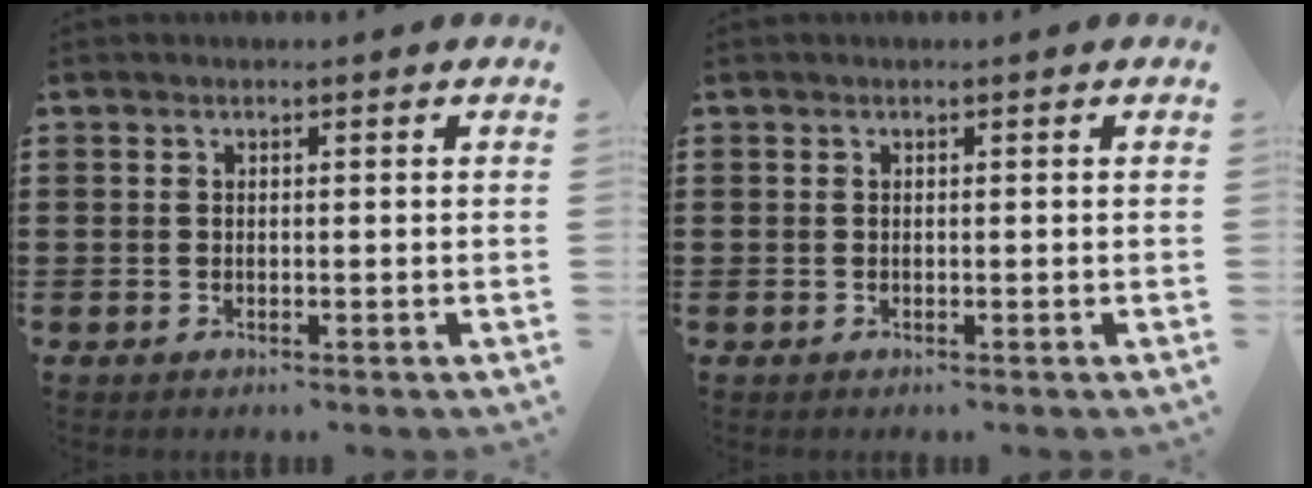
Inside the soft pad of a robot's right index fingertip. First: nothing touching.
{"total": 0.0}